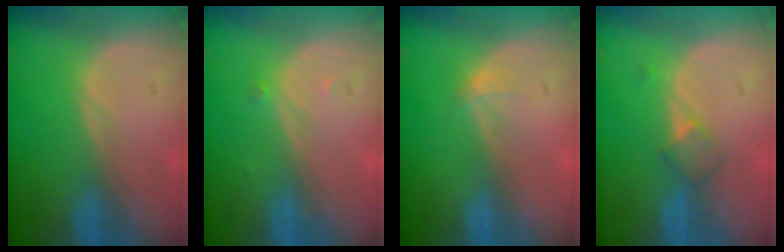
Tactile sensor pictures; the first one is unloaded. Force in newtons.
{"total": 0.7, "press": 0.7, "slide": 0.1}
{"total": 1.0, "press": 1.0, "slide": 0.1}
{"total": 2.7, "press": 2.4, "slide": 1.1}